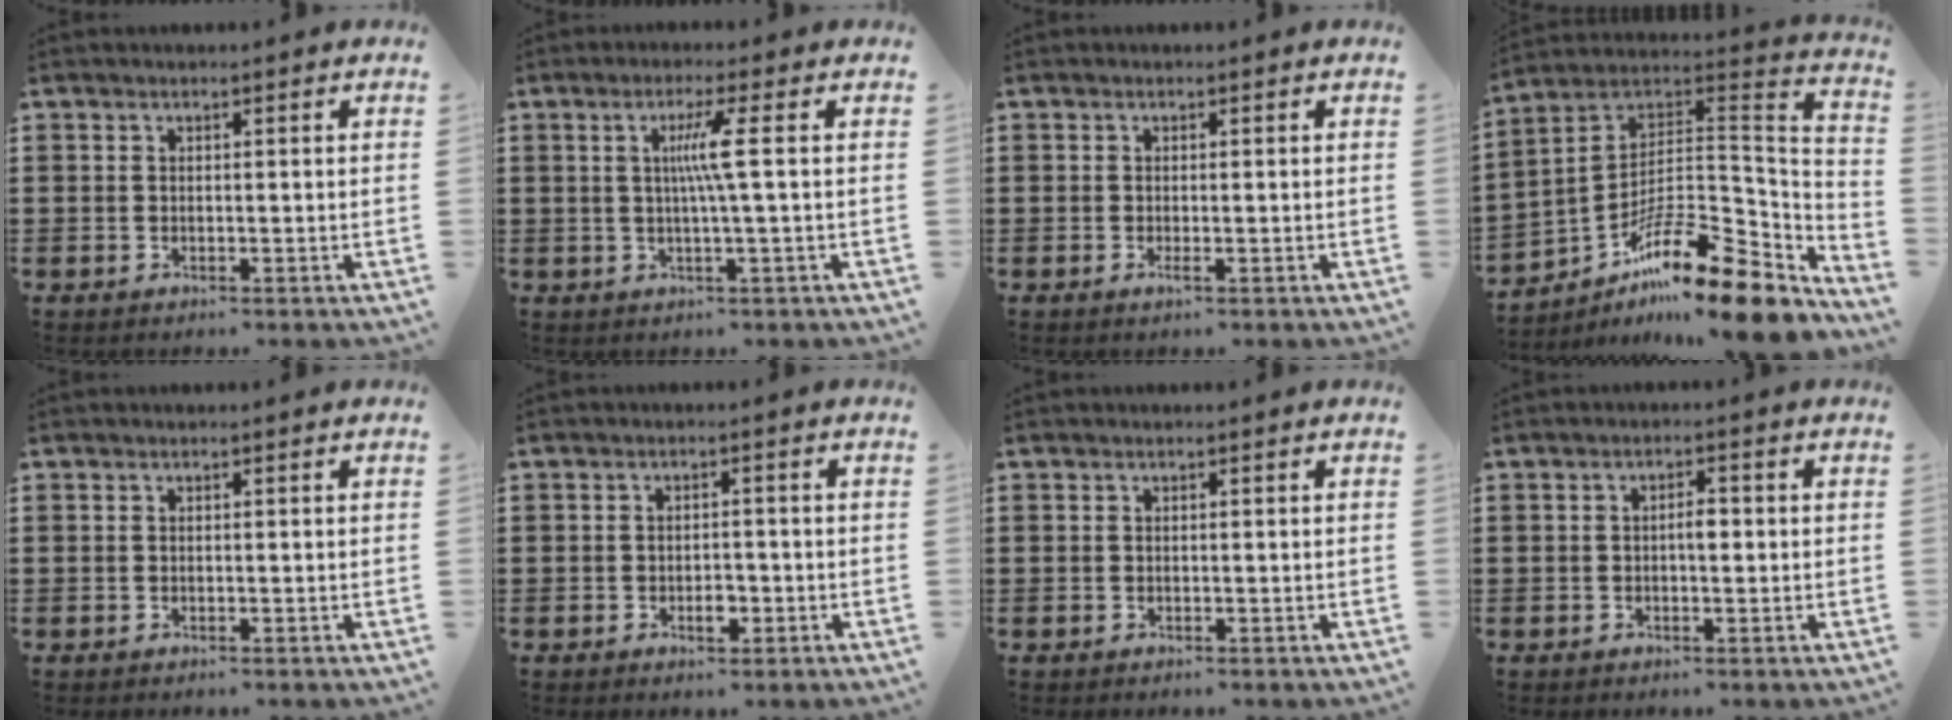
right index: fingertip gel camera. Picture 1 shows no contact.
{"total": 4.6, "force": [0.4, -0.4, 4.6], "torque": [-0.087, -0.005, 0.000]}
{"total": 0.8, "force": [-0.3, 0.0, 0.8], "torque": [-0.013, -0.004, -0.005]}
{"total": 15.8, "force": [-11.5, 3.6, 10.2], "torque": [-0.150, 0.021, -0.209]}
{"total": 0.0}
{"total": 2.6, "force": [-1.1, 1.4, 2.0], "torque": [-0.037, 0.003, -0.019]}
{"total": 0.0}
{"total": 2.2, "force": [-0.1, 0.8, 2.0], "torque": [-0.038, 0.003, -0.004]}